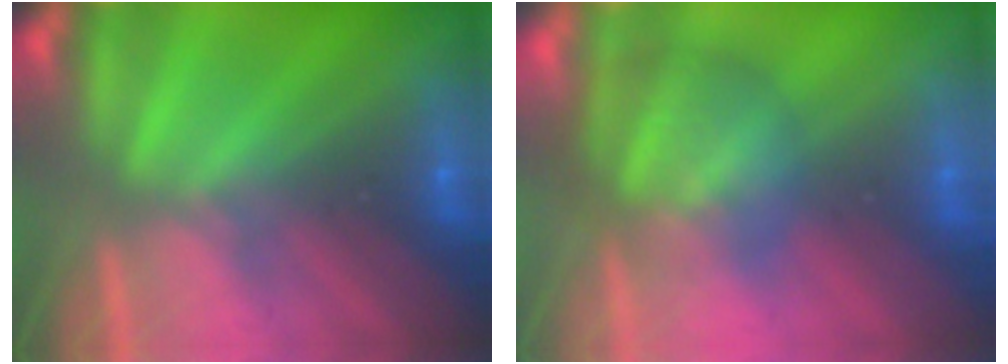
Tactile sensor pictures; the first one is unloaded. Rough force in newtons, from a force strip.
{"total": 3.5}